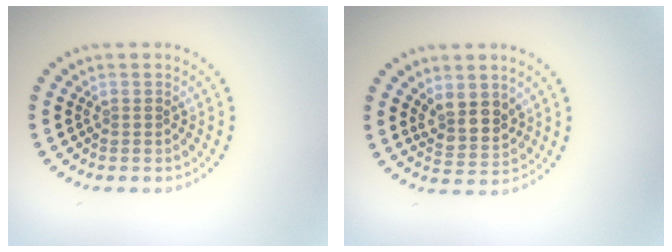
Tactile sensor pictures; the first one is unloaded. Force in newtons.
{"total": 3.0, "press": 2.6, "slide": 1.5}